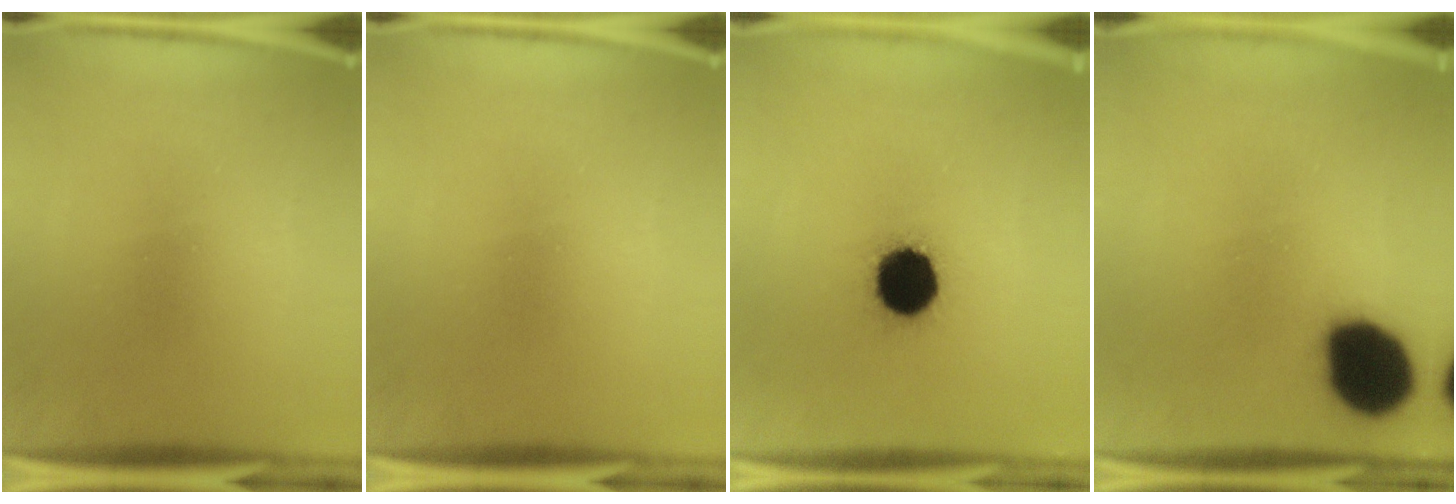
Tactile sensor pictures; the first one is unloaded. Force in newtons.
{"total": 0.0}
{"total": 15.3}
{"total": 18.9}